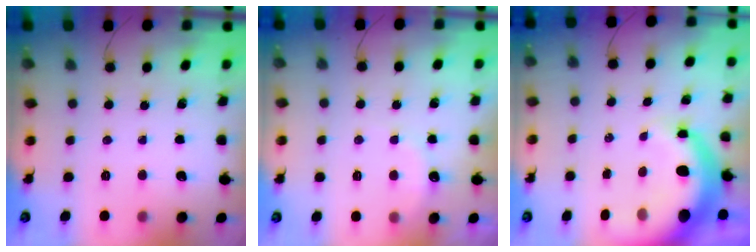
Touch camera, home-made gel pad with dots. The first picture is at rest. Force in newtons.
{"total": 5.6, "press": 5.5, "slide": 1.3}
{"total": 8.9, "press": 8.8, "slide": 1.6}